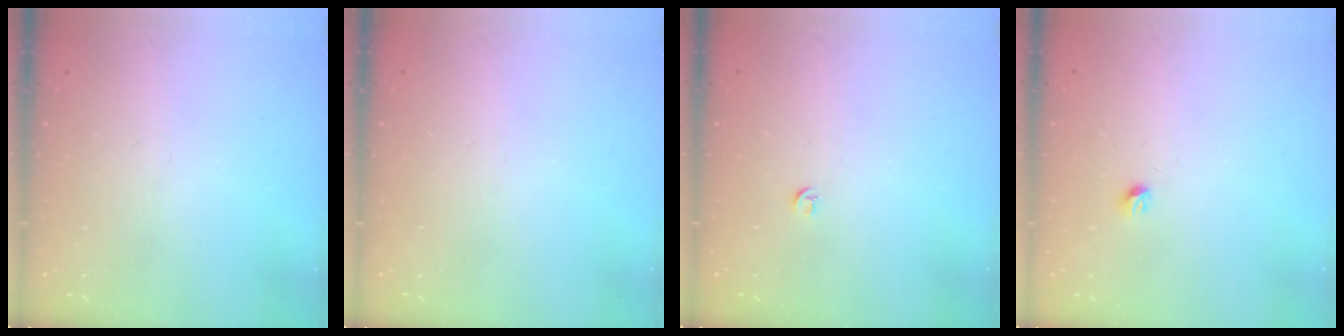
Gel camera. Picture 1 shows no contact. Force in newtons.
{"total": 0.0}
{"total": 3.4, "press": 3.4, "slide": 0.5}
{"total": 3.6, "press": 3.5, "slide": 0.6}